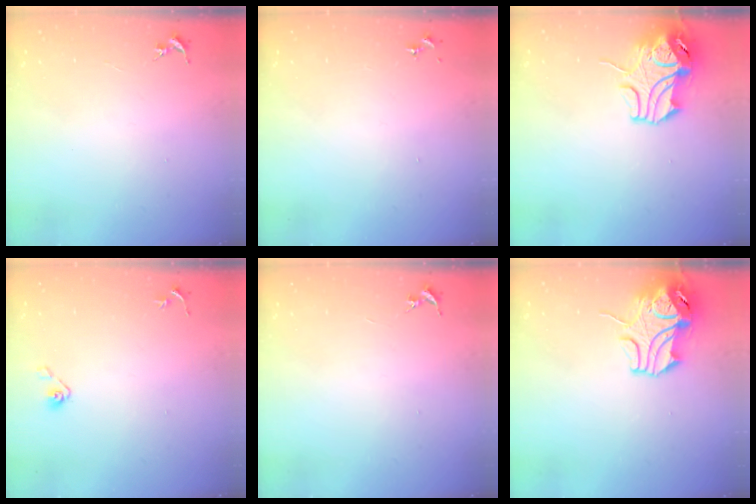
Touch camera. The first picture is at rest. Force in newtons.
{"total": 0.0}
{"total": 11.9, "press": 11.8, "slide": 1.7}
{"total": 3.8, "press": 3.3, "slide": 1.9}
{"total": 0.0}
{"total": 11.9, "press": 11.8, "slide": 1.7}